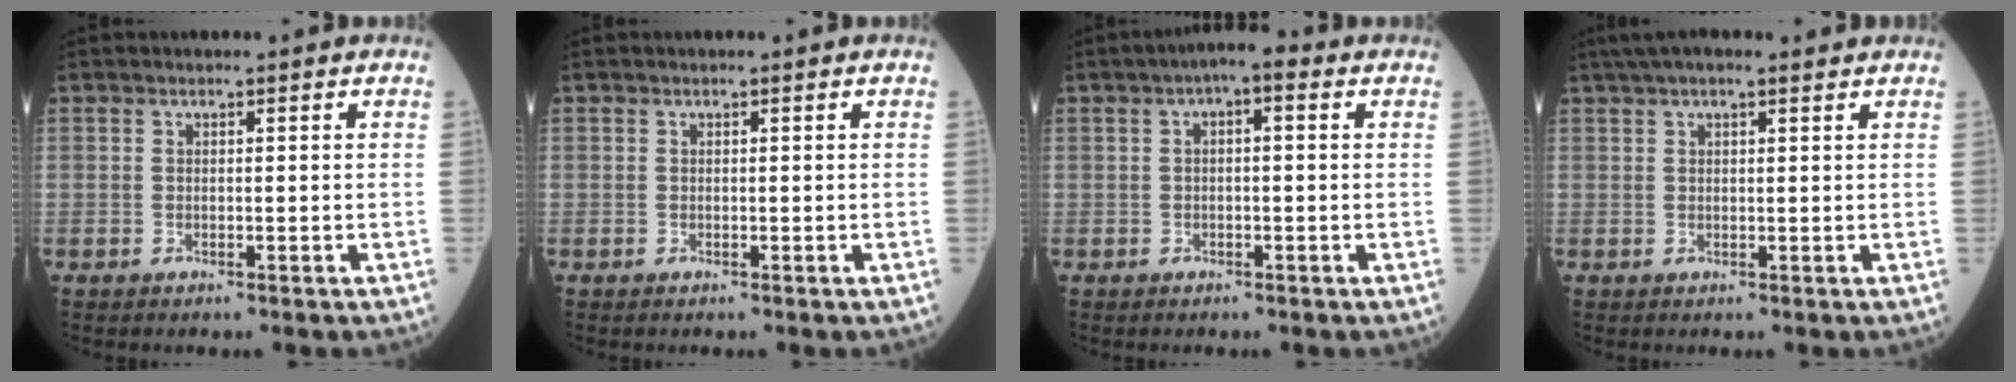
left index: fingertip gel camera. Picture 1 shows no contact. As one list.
[{"total": 0.0}, {"total": 3.9, "force": [0.9, 1.2, 3.6], "torque": [-0.057, 0.015, 0.006]}, {"total": 6.9, "force": [5.5, 1.1, 4.1], "torque": [-0.069, 0.038, 0.081]}]